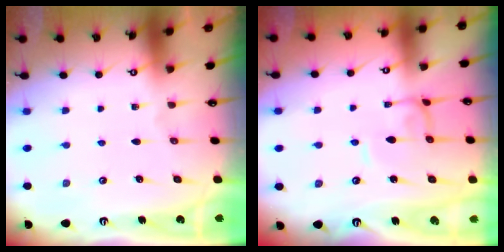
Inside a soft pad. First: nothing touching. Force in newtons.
{"total": 1.6, "press": 1.5, "slide": 0.1}